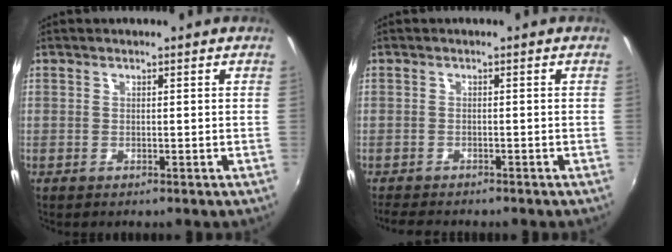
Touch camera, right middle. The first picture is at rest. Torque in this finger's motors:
{"motor_torque": [0.90, -0.94, 0.29, 0.13]}